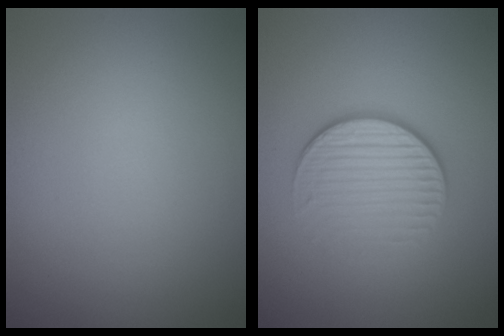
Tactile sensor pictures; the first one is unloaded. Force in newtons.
{"total": 4.0, "press": 2.7, "slide": 3.0}